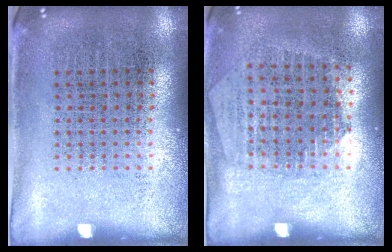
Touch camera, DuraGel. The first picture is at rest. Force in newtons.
{"total": 1.3, "press": 1.2, "slide": 0.5}